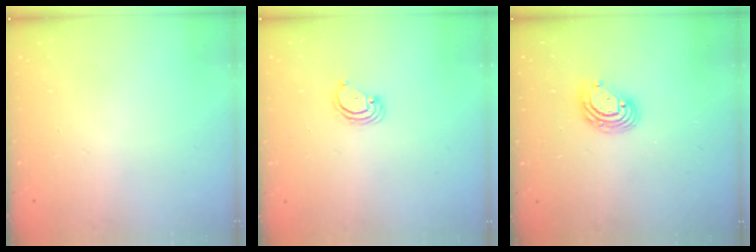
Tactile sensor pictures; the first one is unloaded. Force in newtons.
{"total": 3.5, "press": 3.5, "slide": 0.3}
{"total": 7.9, "press": 7.8, "slide": 1.5}